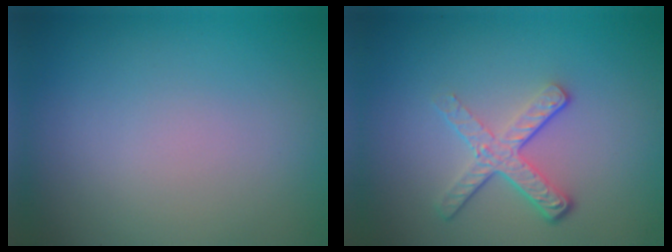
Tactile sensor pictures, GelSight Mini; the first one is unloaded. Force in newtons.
{"total": 3.9, "press": 2.6, "slide": 2.9}